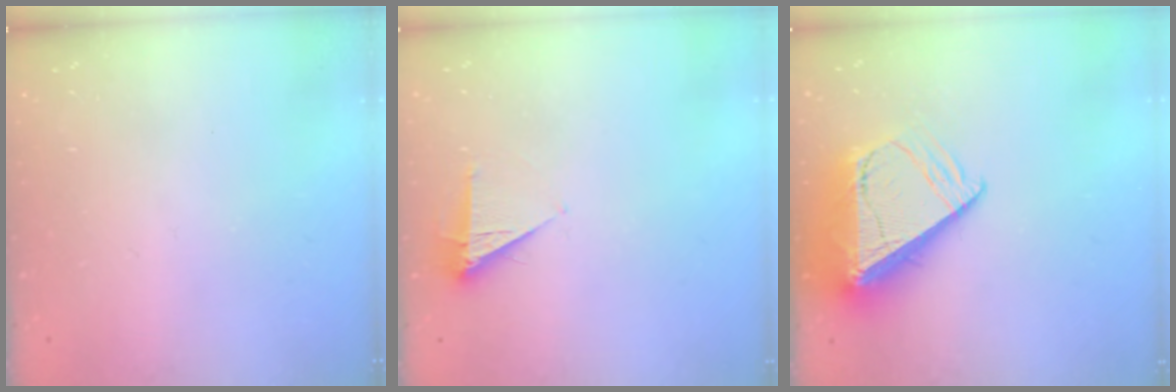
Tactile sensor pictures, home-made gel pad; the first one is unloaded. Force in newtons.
{"total": 4.9, "press": 4.9, "slide": 0.7}
{"total": 14.6, "press": 14.5, "slide": 1.5}